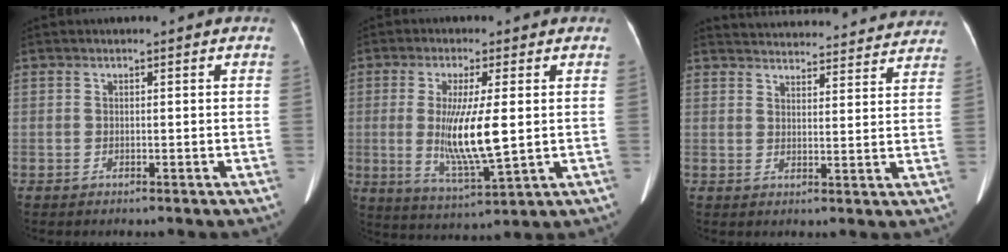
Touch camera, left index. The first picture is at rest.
{"total": 10.3, "force": [0.1, 1.3, 10.2], "torque": [-0.206, -0.025, 0.006]}
{"total": 24.1, "force": [23.1, 4.8, 5.1], "torque": [-0.079, -0.019, 0.278]}